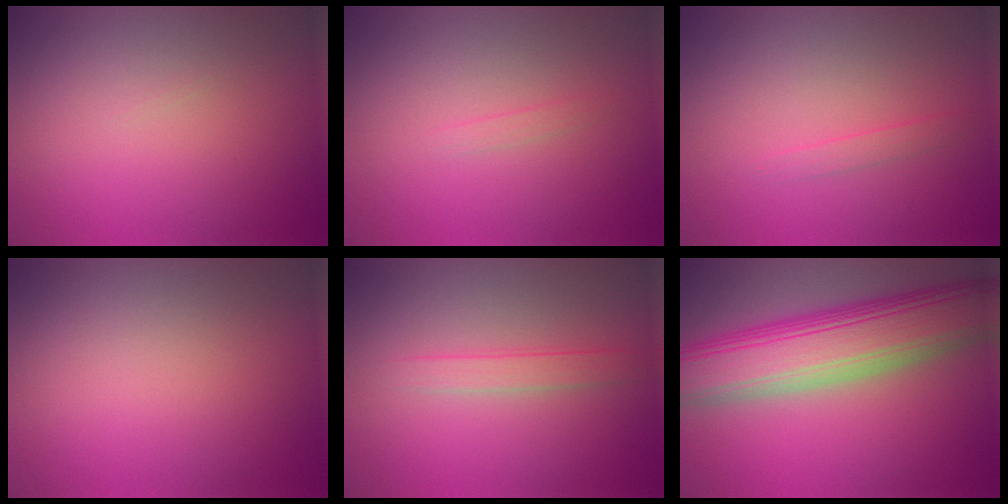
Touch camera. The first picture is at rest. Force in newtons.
{"total": 0.6, "press": 0.6, "slide": 0.1}
{"total": 0.8, "press": 0.8, "slide": 0.1}
{"total": 0.0}
{"total": 1.7, "press": 1.7, "slide": 0.0}
{"total": 10.2, "press": 10.2, "slide": 0.2}